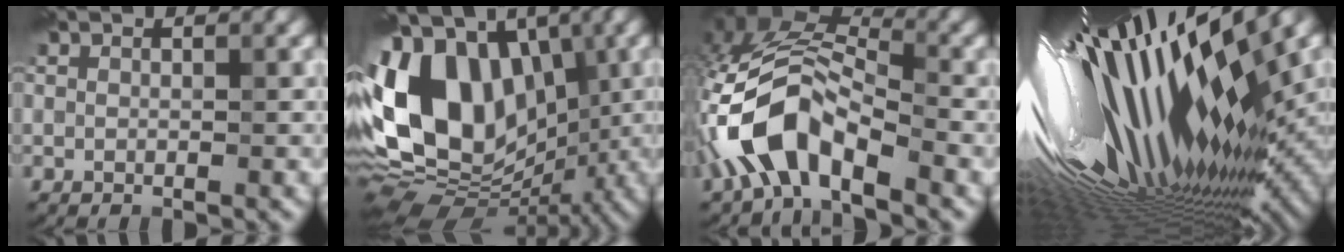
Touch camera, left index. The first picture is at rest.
{"total": 16.4, "force": [0.9, 11.5, 11.7], "torque": [-0.236, 0.026, 0.002]}
{"total": 9.3, "force": [-4.8, 4.1, 6.8], "torque": [-0.140, 0.014, -0.102]}
{"total": 20.8, "force": [1.8, 5.5, 20.0], "torque": [-0.339, -0.039, 0.041]}